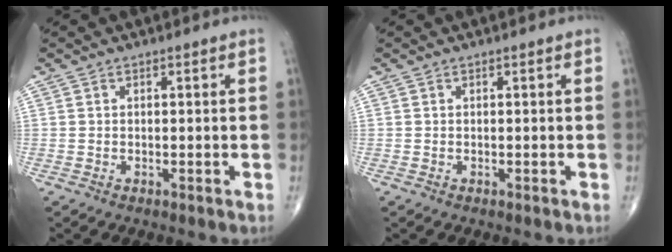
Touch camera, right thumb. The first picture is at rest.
{"total": 0.0}